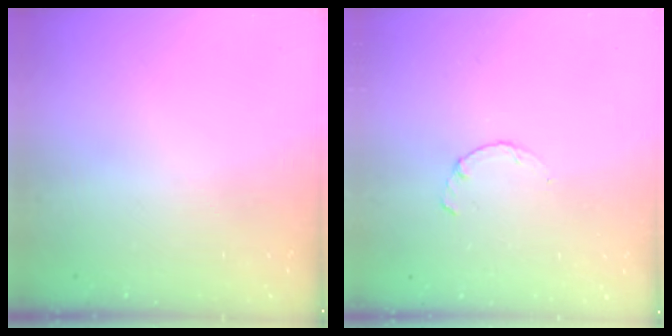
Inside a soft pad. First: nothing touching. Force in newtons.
{"total": 0.9, "press": 0.8, "slide": 0.3}